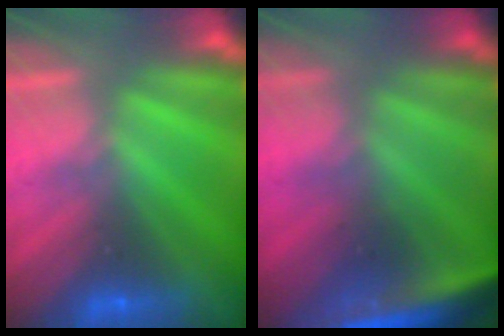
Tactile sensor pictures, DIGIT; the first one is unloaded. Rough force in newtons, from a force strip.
{"total": 4.3}